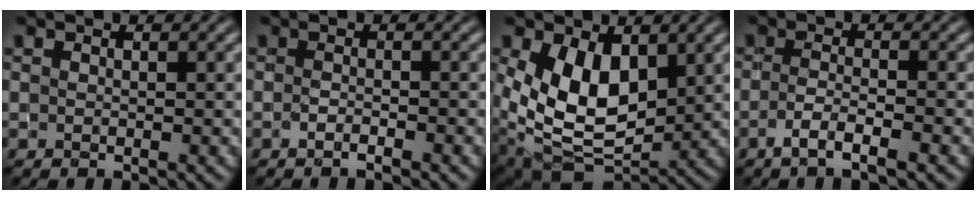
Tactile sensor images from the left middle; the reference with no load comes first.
{"total": 1.0, "force": [-0.9, 0.1, 0.5], "torque": [-0.013, -0.003, -0.017]}
{"total": 9.2, "force": [1.5, 5.8, 6.9], "torque": [-0.146, -0.020, 0.034]}
{"total": 3.0, "force": [-1.8, 0.6, 2.3], "torque": [-0.047, -0.001, -0.040]}